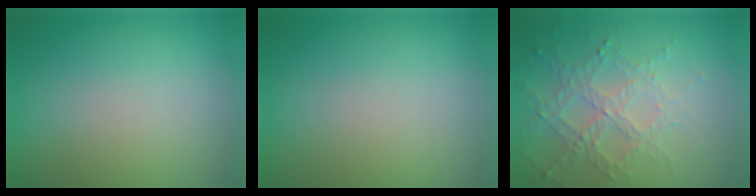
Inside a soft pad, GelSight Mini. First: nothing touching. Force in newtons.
{"total": 0.0}
{"total": 4.3, "press": 3.1, "slide": 2.9}